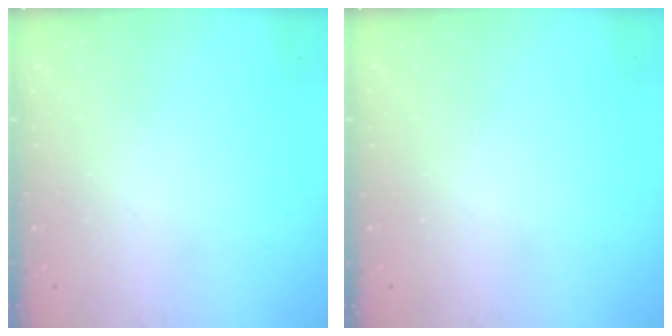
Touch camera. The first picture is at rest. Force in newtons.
{"total": 0.0}